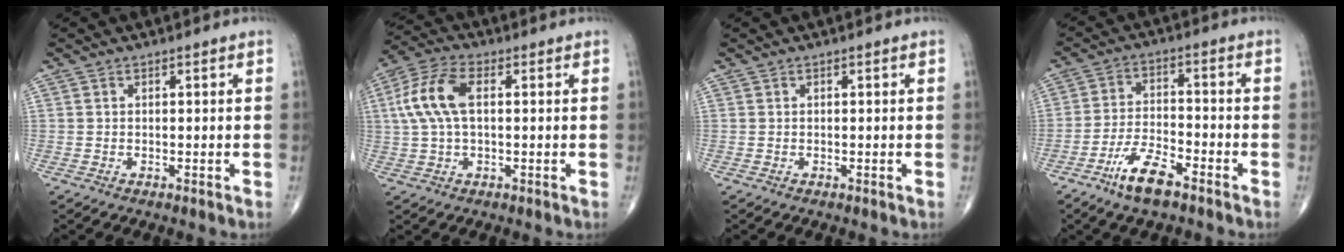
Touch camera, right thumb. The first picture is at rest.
{"total": 10.0, "force": [1.5, 5.1, 8.5], "torque": [-0.191, 0.024, 0.025]}
{"total": 0.0}
{"total": 8.5, "force": [-5.7, 2.6, 5.8], "torque": [-0.114, 0.025, -0.107]}